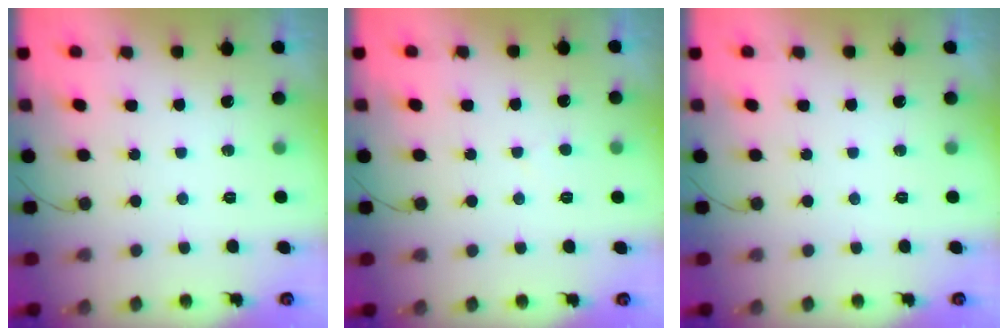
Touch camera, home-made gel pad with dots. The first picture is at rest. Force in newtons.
{"total": 2.7, "press": 2.7, "slide": 0.2}
{"total": 0.0}